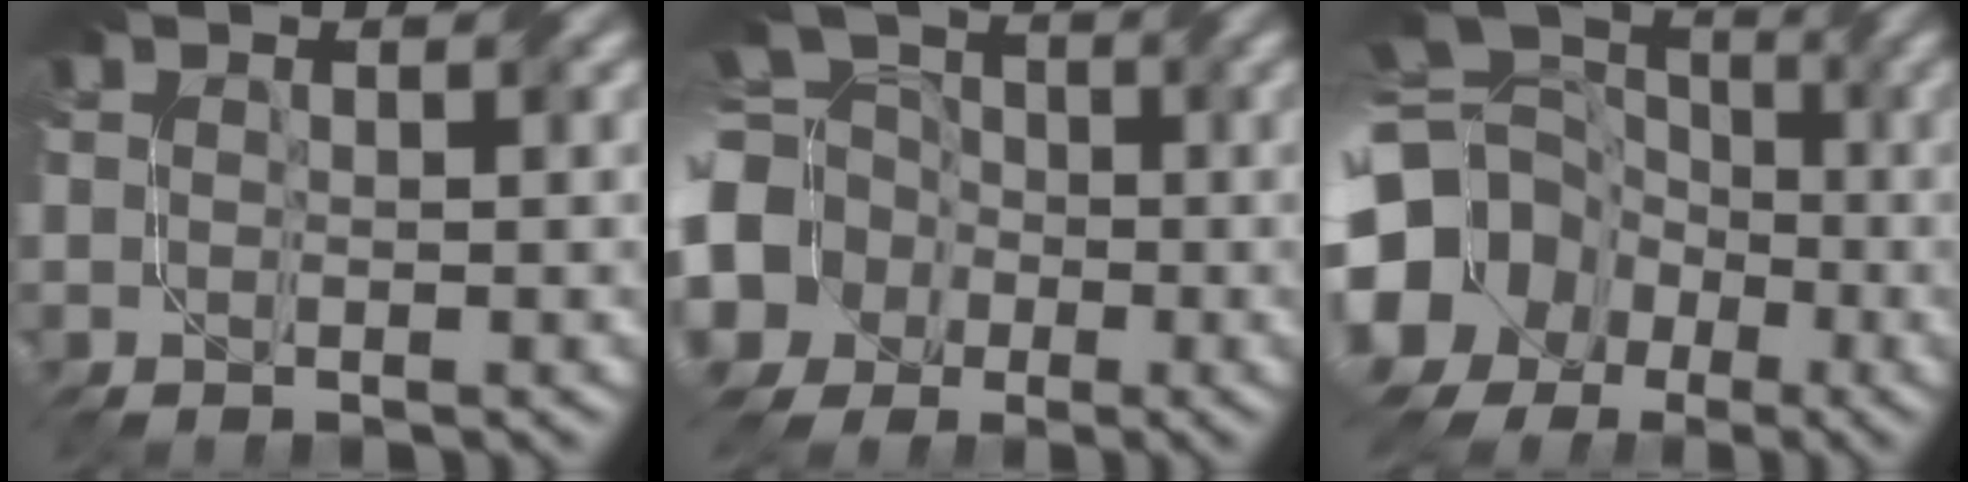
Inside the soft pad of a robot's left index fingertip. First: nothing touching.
{"total": 10.3, "force": [-1.8, 9.3, 4.0], "torque": [-0.121, -0.019, -0.055]}
{"total": 21.4, "force": [-5.7, 19.3, 7.1], "torque": [-0.191, -0.027, -0.139]}